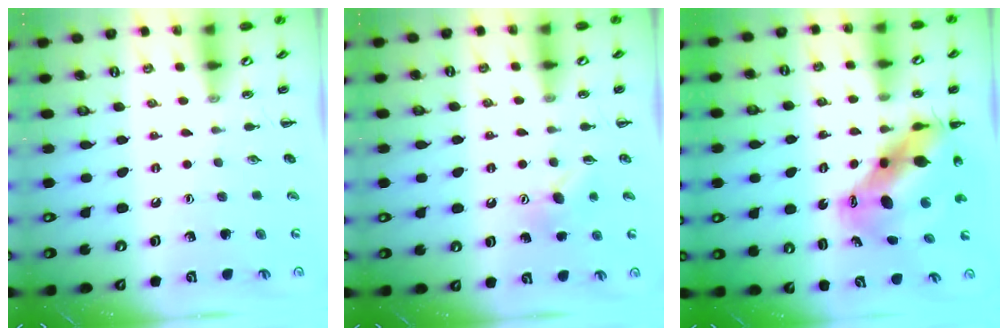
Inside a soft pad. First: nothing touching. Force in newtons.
{"total": 4.8, "press": 4.7, "slide": 1.1}
{"total": 11.3, "press": 11.0, "slide": 2.6}